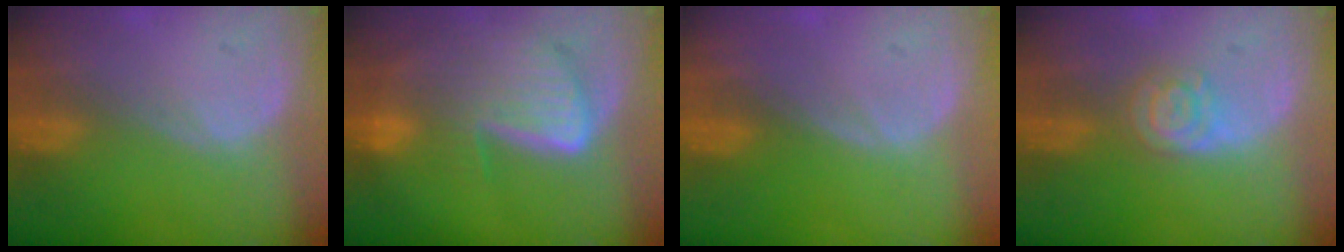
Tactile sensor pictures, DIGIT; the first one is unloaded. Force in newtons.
{"total": 9.1, "press": 7.9, "slide": 4.5}
{"total": 0.0}
{"total": 4.3, "press": 3.8, "slide": 2.0}